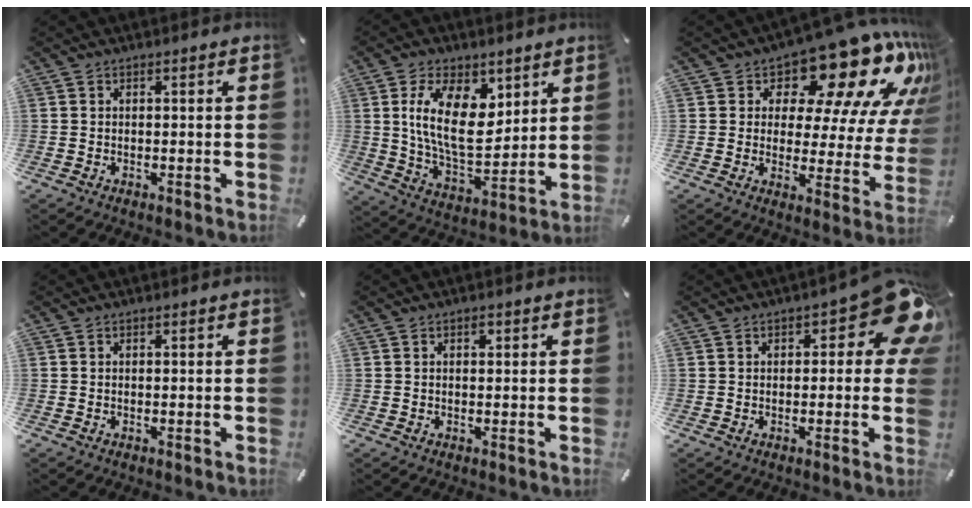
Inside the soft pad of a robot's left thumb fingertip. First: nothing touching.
{"total": 16.0, "force": [5.5, 9.3, 11.8], "torque": [-0.236, -0.016, 0.095]}
{"total": 18.8, "force": [13.3, 7.6, 10.9], "torque": [-0.152, -0.110, 0.217]}
{"total": 0.0}
{"total": 0.9, "force": [0.3, 0.6, 0.6], "torque": [-0.013, 0.004, 0.005]}
{"total": 11.5, "force": [4.7, 4.7, 9.4], "torque": [-0.109, -0.036, 0.078]}